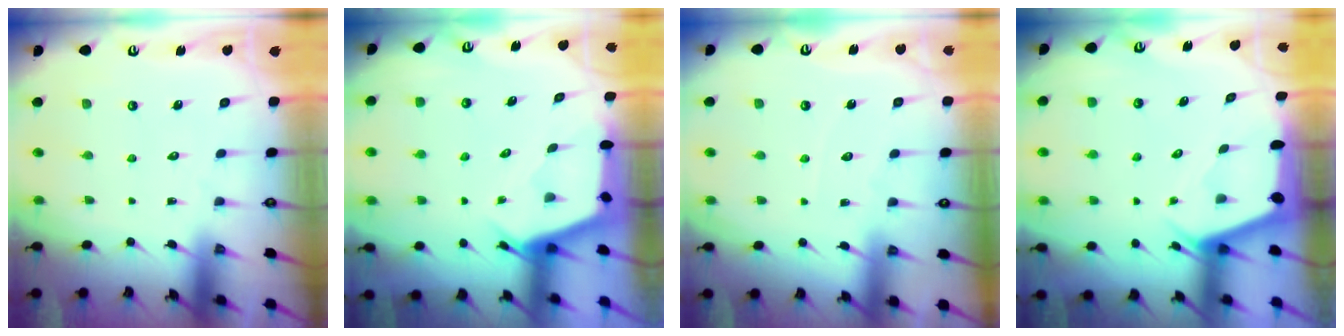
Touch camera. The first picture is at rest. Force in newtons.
{"total": 2.9, "press": 2.8, "slide": 0.3}
{"total": 2.4, "press": 2.4, "slide": 0.4}
{"total": 2.3, "press": 2.3, "slide": 0.3}